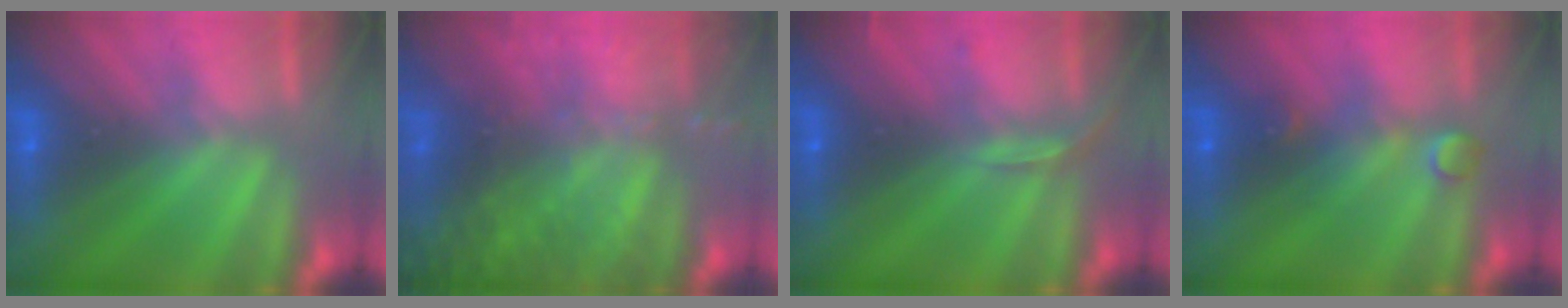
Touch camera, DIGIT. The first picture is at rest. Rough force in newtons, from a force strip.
{"total": 8.1}
{"total": 2.7}
{"total": 2.9}